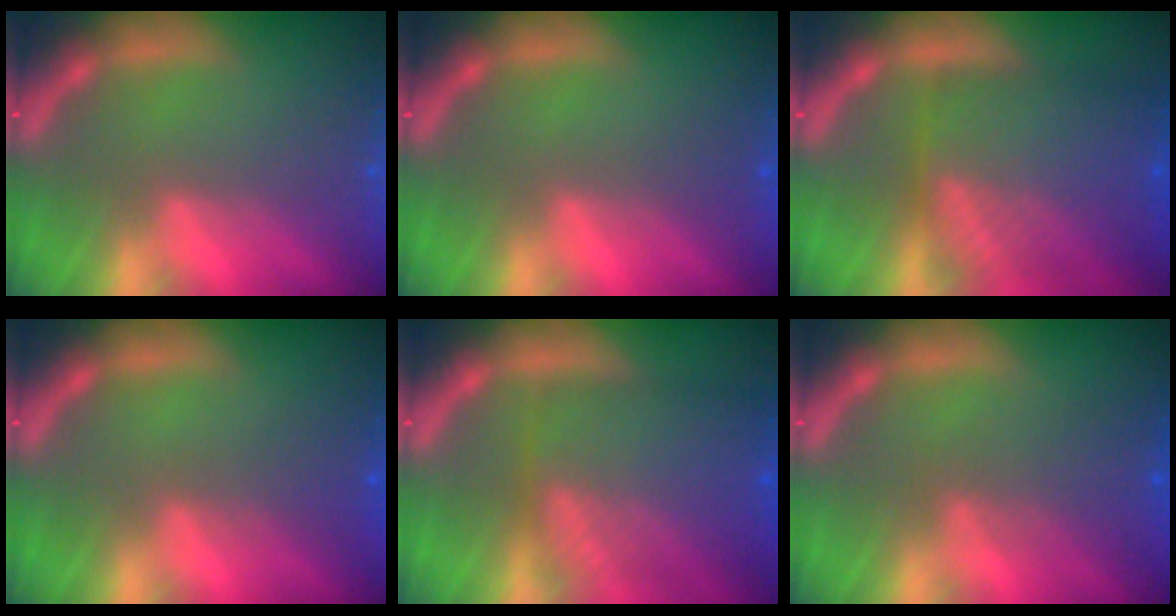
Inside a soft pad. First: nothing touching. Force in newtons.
{"total": 1.0}
{"total": 10.0}
{"total": 2.0}
{"total": 9.1}
{"total": 3.5}